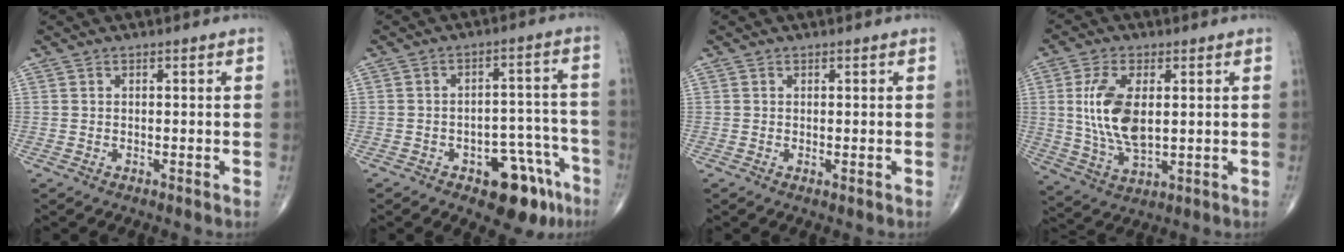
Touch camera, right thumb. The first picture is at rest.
{"total": 12.0, "force": [-6.8, 5.8, 8.0], "torque": [-0.060, 0.052, -0.084]}
{"total": 0.7, "force": [-0.2, 0.2, 0.7], "torque": [-0.013, -0.004, -0.002]}
{"total": 11.9, "force": [1.7, 5.9, 10.2], "torque": [-0.201, -0.013, 0.038]}